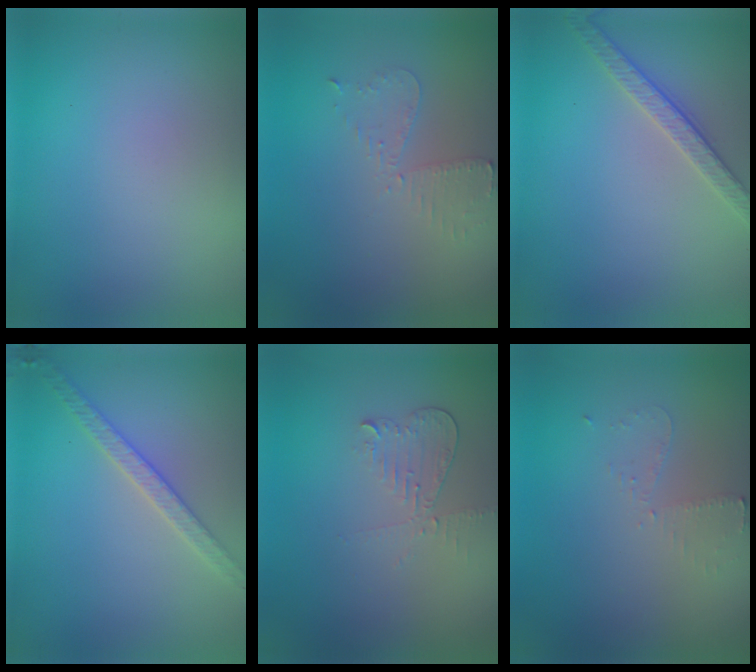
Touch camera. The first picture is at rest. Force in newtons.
{"total": 2.2, "press": 2.2, "slide": 0.5}
{"total": 2.6, "press": 2.6, "slide": 0.5}
{"total": 2.9, "press": 2.8, "slide": 0.6}
{"total": 2.1, "press": 2.0, "slide": 0.5}
{"total": 1.6, "press": 1.5, "slide": 0.2}